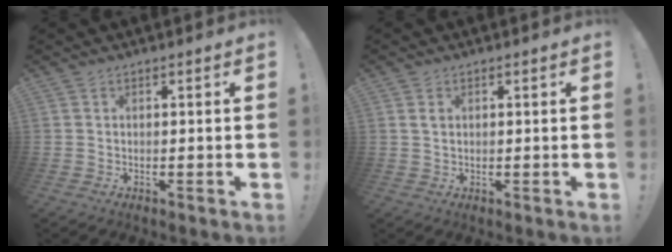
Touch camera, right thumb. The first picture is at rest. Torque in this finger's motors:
{"motor_torque": [-0.03, -0.12, -0.12, 0.08, 0.00]}